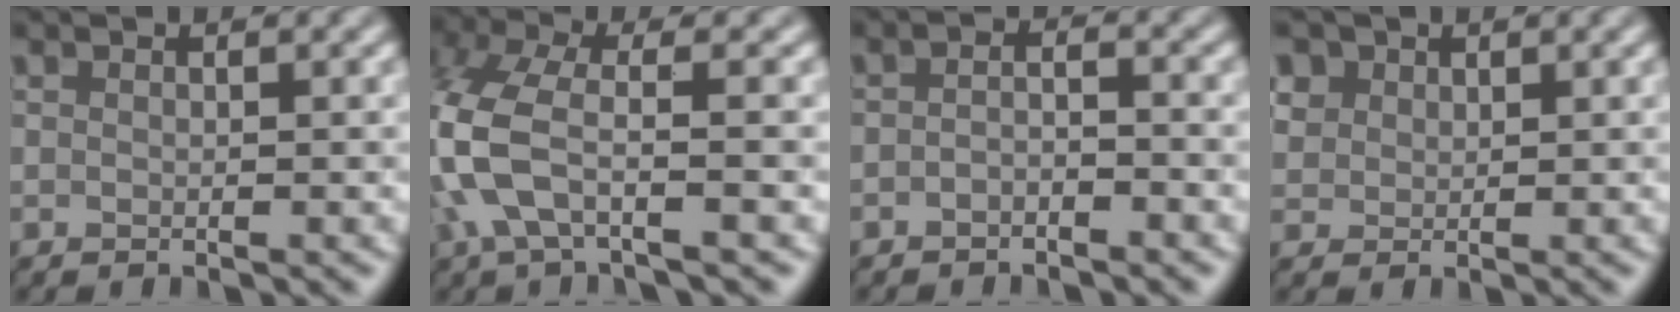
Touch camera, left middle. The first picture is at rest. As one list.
[{"total": 6.4, "force": [-2.3, 2.6, 5.4], "torque": [-0.141, 0.005, -0.058]}, {"total": 1.4, "force": [-1.0, 0.4, 0.8], "torque": [-0.017, 0.002, -0.023]}, {"total": 3.0, "force": [1.8, 2.3, 1.0], "torque": [-0.035, 0.007, 0.038]}]